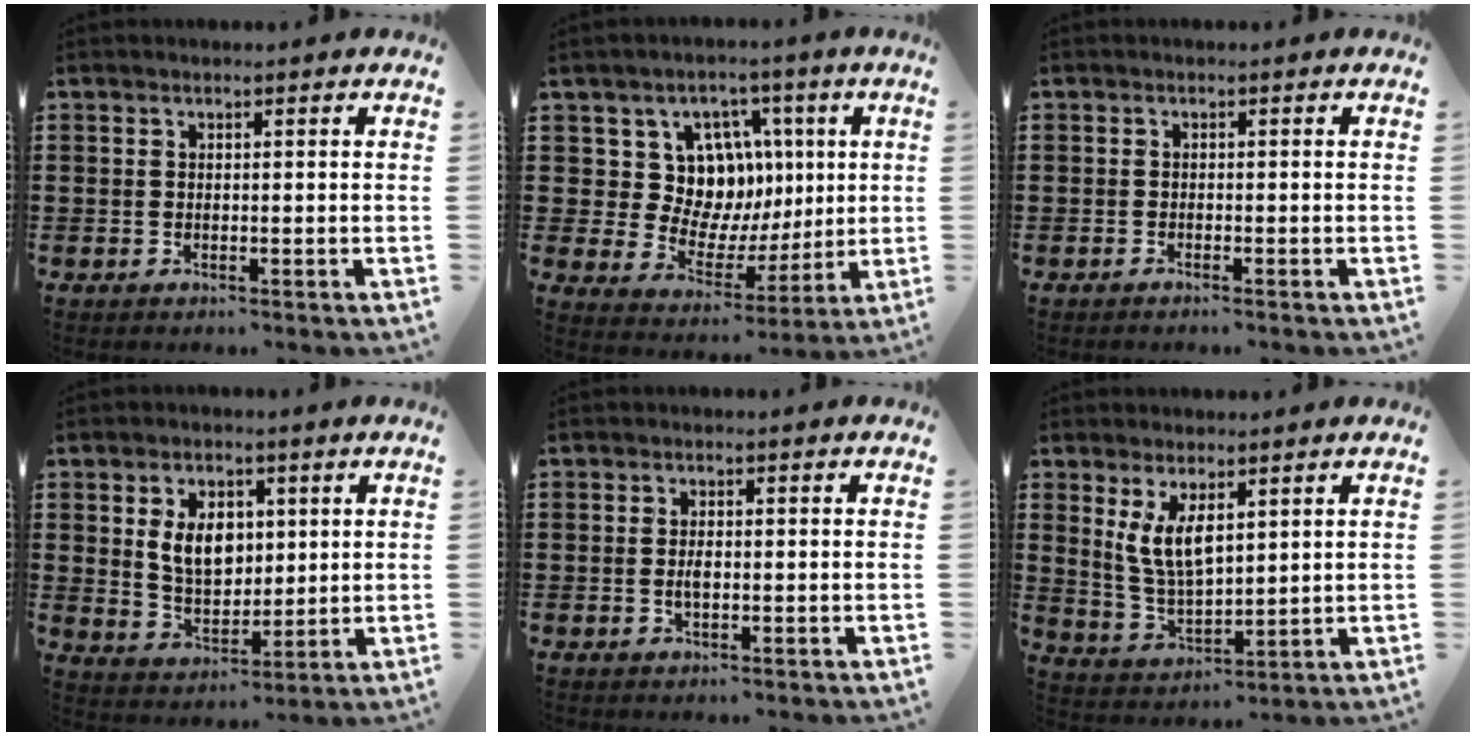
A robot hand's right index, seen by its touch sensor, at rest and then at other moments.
{"total": 10.6, "force": [3.3, 9.3, 4.0], "torque": [-0.097, -0.020, 0.068]}
{"total": 0.7, "force": [-0.6, -0.1, 0.2], "torque": [-0.005, -0.001, -0.013]}
{"total": 7.1, "force": [1.8, 4.7, 5.0], "torque": [-0.103, 0.006, 0.026]}
{"total": 1.8, "force": [-0.2, 0.8, 1.6], "torque": [-0.031, 0.002, -0.005]}
{"total": 6.4, "force": [2.6, 2.8, 5.1], "torque": [-0.121, -0.004, 0.044]}